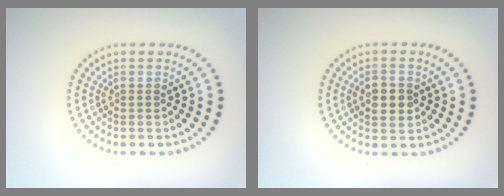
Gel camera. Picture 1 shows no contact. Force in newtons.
{"total": 2.8, "press": 2.8, "slide": 0.1}